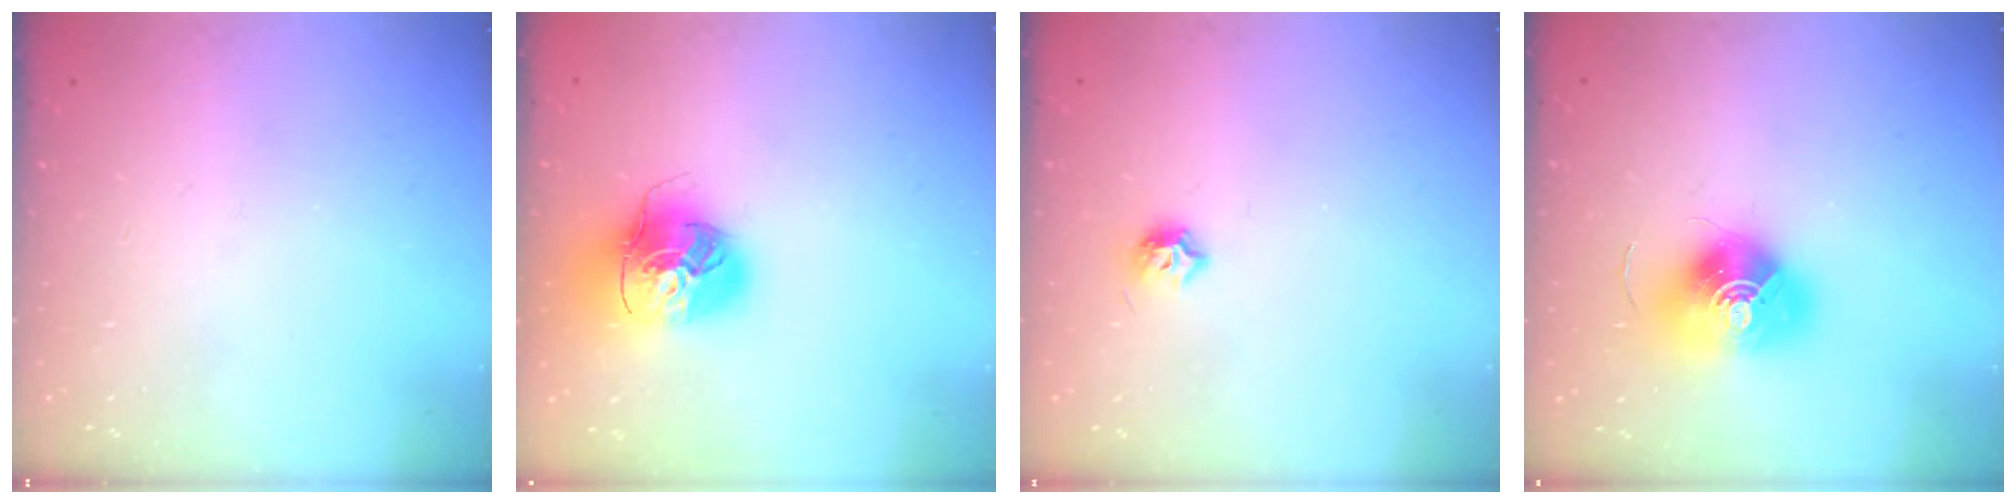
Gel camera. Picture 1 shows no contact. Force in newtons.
{"total": 16.2, "press": 16.1, "slide": 2.0}
{"total": 5.9, "press": 5.9, "slide": 0.8}
{"total": 16.2, "press": 16.2, "slide": 0.5}